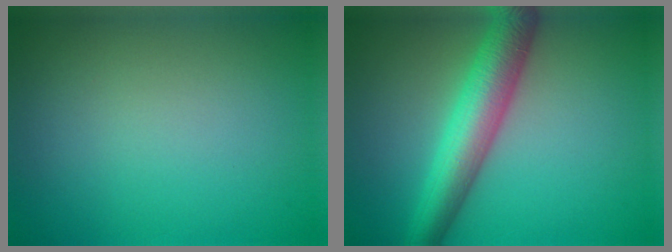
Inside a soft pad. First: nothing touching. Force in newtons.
{"total": 6.4, "press": 6.4, "slide": 0.3}